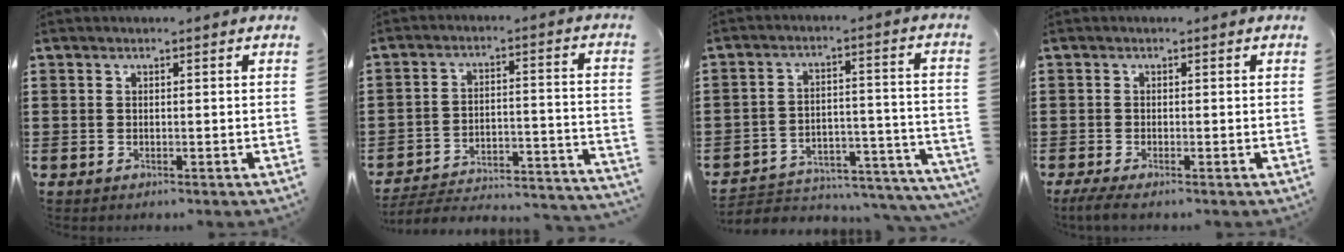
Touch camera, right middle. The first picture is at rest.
{"total": 3.1, "force": [-2.9, 0.4, 1.1], "torque": [-0.034, -0.019, -0.070]}
{"total": 3.4, "force": [-3.2, 1.2, 0.6], "torque": [-0.019, 0.000, -0.070]}
{"total": 1.3, "force": [-0.8, 0.0, 1.0], "torque": [-0.021, -0.005, -0.017]}